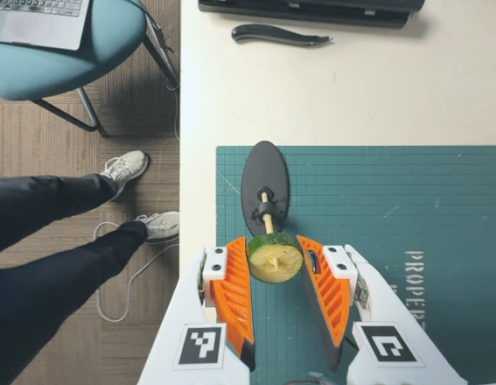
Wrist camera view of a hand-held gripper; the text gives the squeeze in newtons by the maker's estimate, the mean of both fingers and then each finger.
{"total": 8.8, "left": 8.2, "right": 9.4}